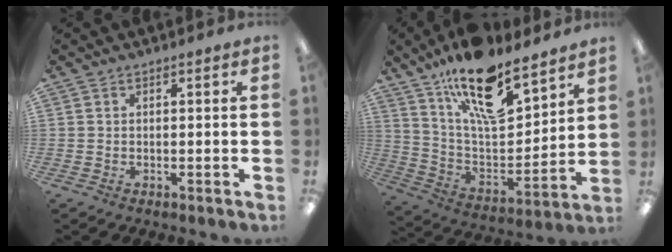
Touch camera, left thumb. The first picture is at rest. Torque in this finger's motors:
{"motor_torque": [0.61, 0.57, 1.43, -1.34, 0.56]}